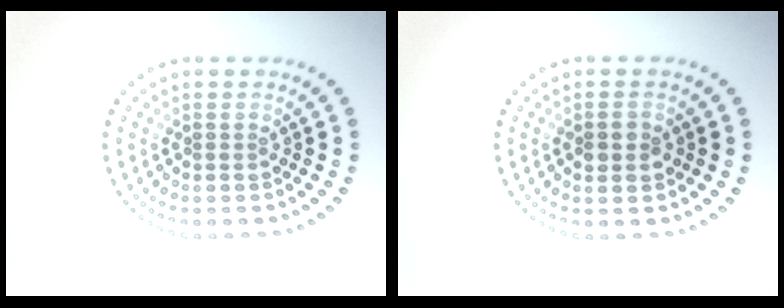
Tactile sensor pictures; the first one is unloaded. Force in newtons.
{"total": 2.2, "press": 2.2, "slide": 0.0}